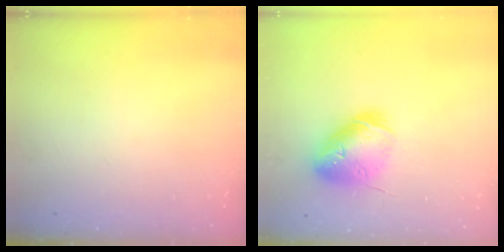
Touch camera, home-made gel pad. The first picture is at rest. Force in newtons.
{"total": 17.6, "press": 17.4, "slide": 2.6}